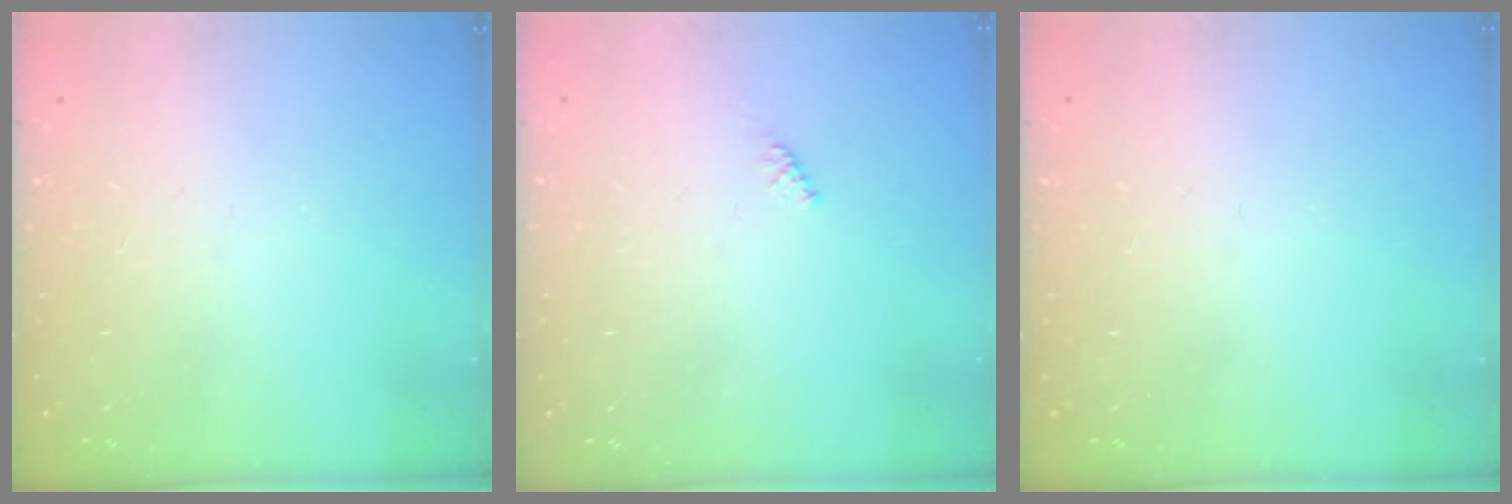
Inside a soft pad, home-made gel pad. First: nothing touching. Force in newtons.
{"total": 1.6, "press": 1.5, "slide": 0.4}
{"total": 0.0}